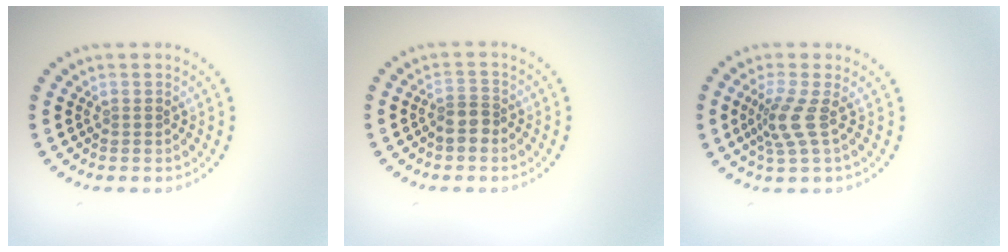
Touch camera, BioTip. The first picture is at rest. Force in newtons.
{"total": 2.0, "press": 1.7, "slide": 1.1}
{"total": 2.7, "press": 1.9, "slide": 1.9}